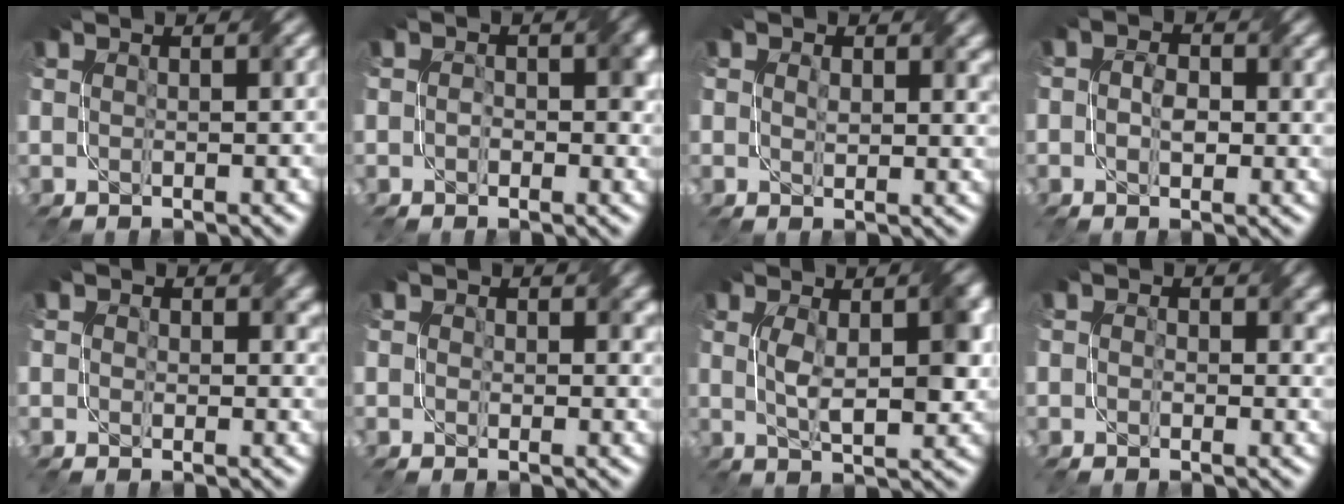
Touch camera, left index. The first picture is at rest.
{"total": 2.5, "force": [0.0, 1.7, 1.9], "torque": [-0.021, -0.001, -0.007]}
{"total": 2.7, "force": [0.9, 1.8, 1.9], "torque": [-0.030, -0.004, 0.015]}
{"total": 2.7, "force": [-0.1, 1.7, 2.0], "torque": [-0.031, -0.001, -0.008]}
{"total": 2.6, "force": [1.0, 2.0, 1.4], "torque": [-0.018, -0.005, 0.007]}
{"total": 2.4, "force": [0.9, 1.9, 1.2], "torque": [-0.017, -0.003, 0.006]}
{"total": 5.3, "force": [0.6, 1.8, 4.9], "torque": [-0.087, 0.000, 0.014]}
{"total": 2.8, "force": [0.5, 2.0, 1.8], "torque": [-0.015, 0.001, -0.002]}